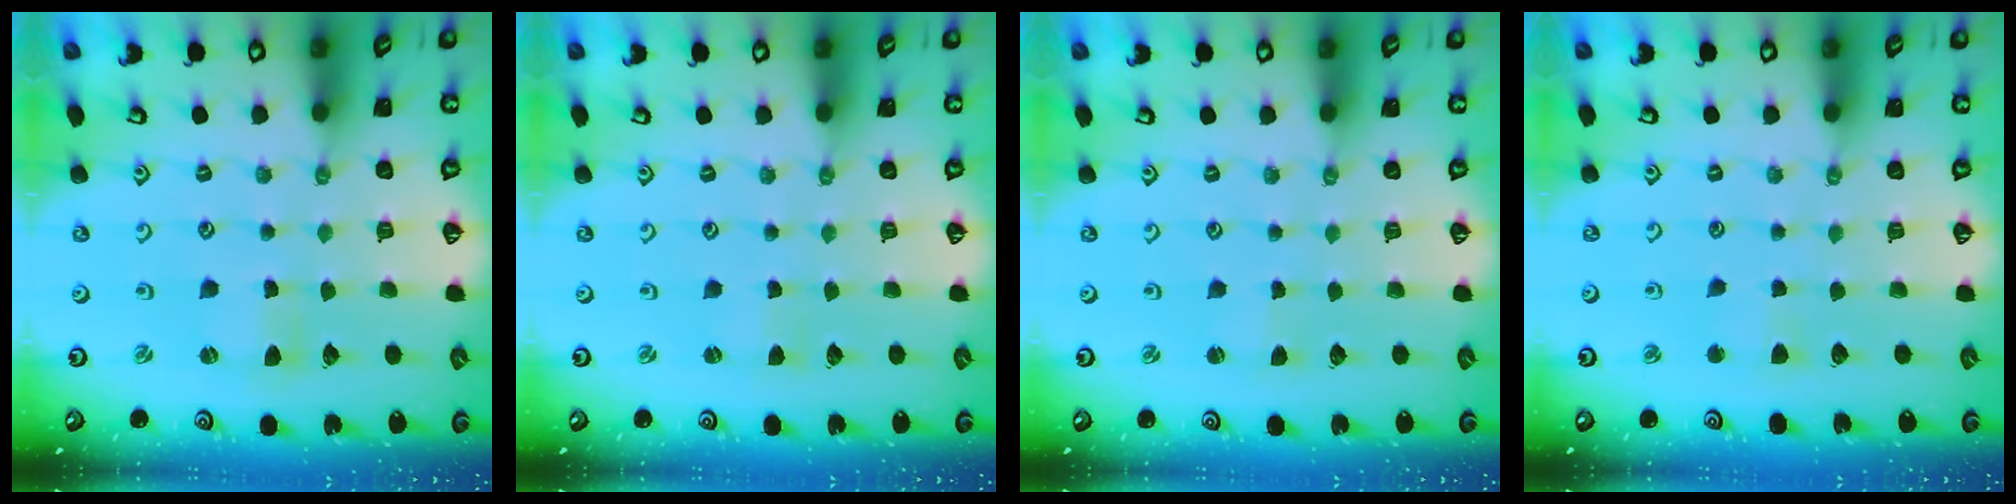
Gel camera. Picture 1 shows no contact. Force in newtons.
{"total": 1.3, "press": 1.3, "slide": 0.2}
{"total": 1.1, "press": 1.1, "slide": 0.2}
{"total": 2.4, "press": 2.4, "slide": 0.5}